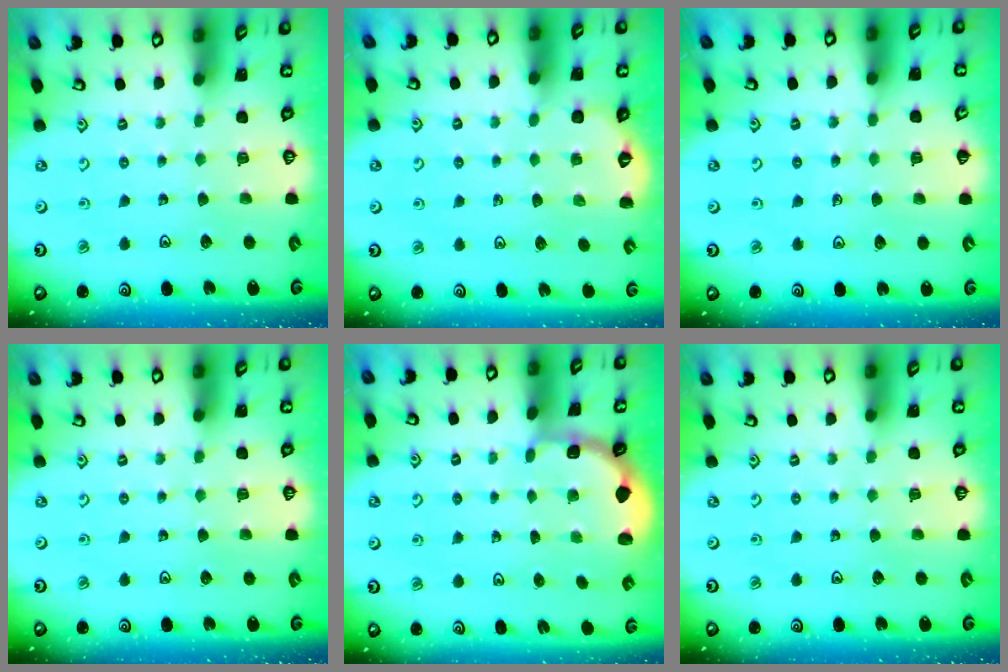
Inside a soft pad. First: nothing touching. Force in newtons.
{"total": 2.8, "press": 2.2, "slide": 1.8}
{"total": 3.6, "press": 3.5, "slide": 1.0}
{"total": 0.0}
{"total": 1.9, "press": 1.8, "slide": 0.7}
{"total": 0.0}